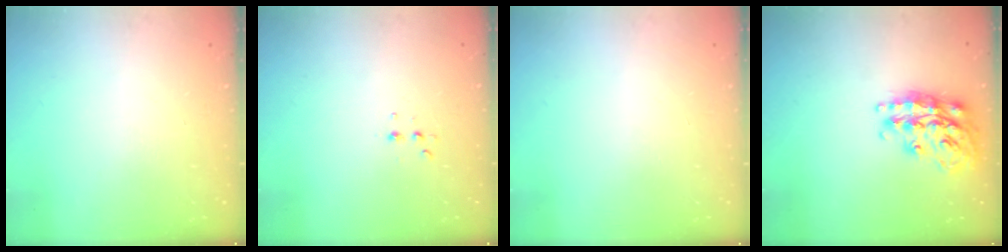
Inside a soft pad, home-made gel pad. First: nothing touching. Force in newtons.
{"total": 3.6, "press": 3.5, "slide": 1.1}
{"total": 0.0}
{"total": 19.4, "press": 19.4, "slide": 1.4}